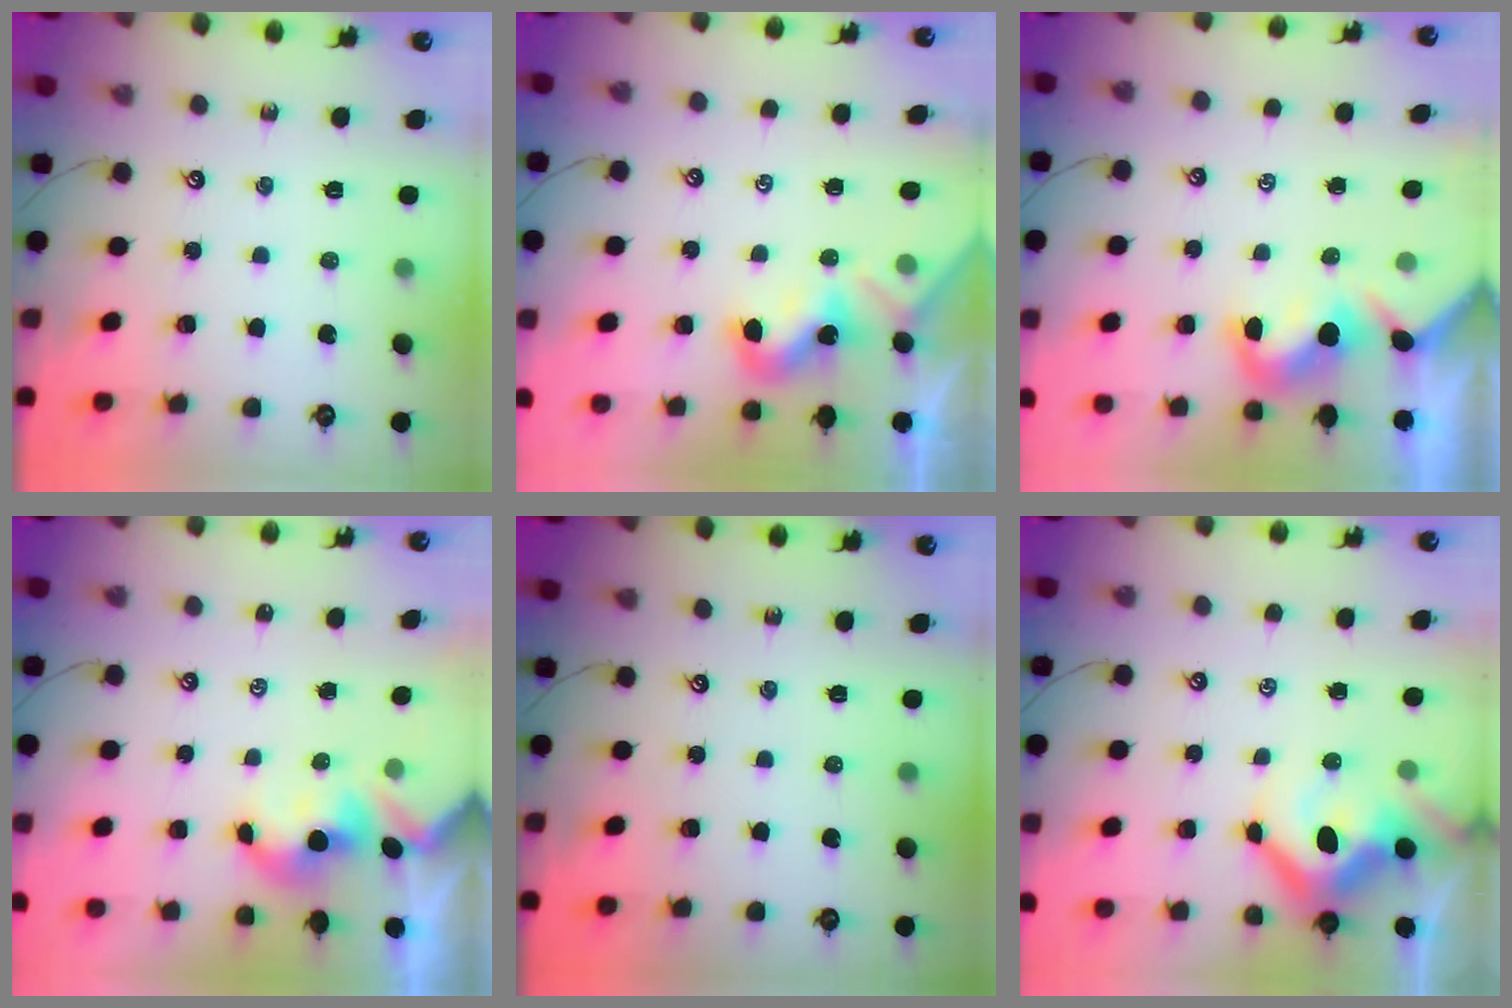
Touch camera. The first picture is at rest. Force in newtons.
{"total": 2.0, "press": 2.0, "slide": 0.5}
{"total": 1.7, "press": 1.6, "slide": 0.5}
{"total": 1.6, "press": 1.6, "slide": 0.1}
{"total": 0.0}
{"total": 11.2, "press": 11.1, "slide": 1.8}